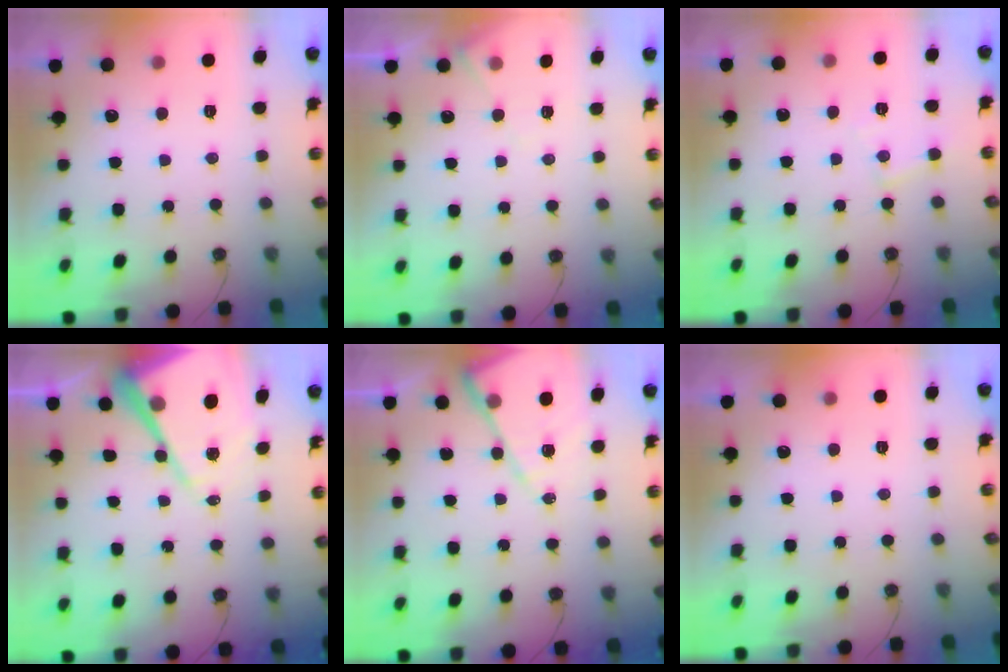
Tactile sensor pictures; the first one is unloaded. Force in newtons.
{"total": 6.1, "press": 6.1, "slide": 0.8}
{"total": 6.2, "press": 6.2, "slide": 0.4}
{"total": 17.0, "press": 16.9, "slide": 1.8}
{"total": 11.7, "press": 11.7, "slide": 1.1}
{"total": 0.0}